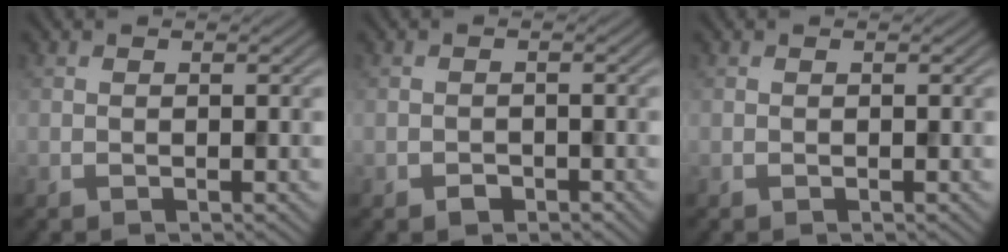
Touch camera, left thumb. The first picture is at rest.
{"total": 1.2, "force": [-0.9, 0.8, 0.4], "torque": [-0.005, -0.002, -0.017]}
{"total": 0.0}